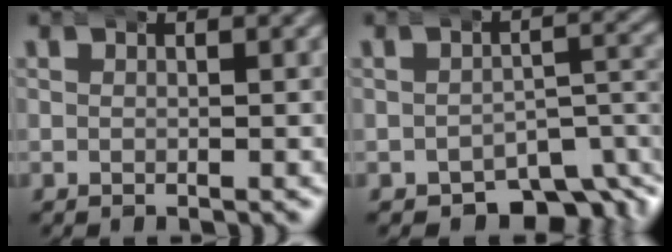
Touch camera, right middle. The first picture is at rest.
{"total": 6.8, "force": [-5.0, 3.1, 3.3], "torque": [-0.014, 0.006, -0.082]}